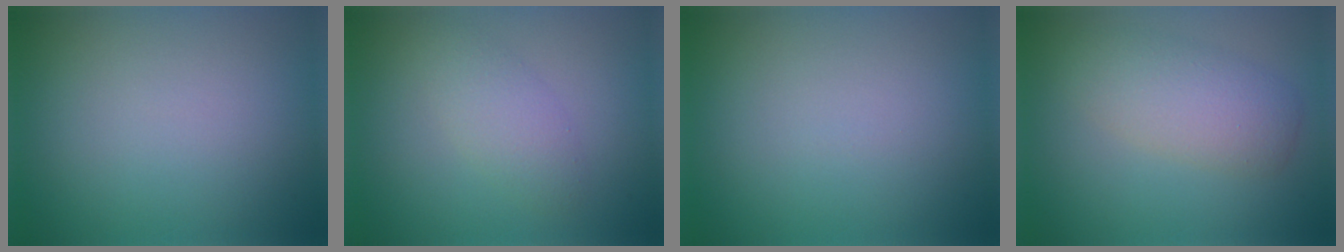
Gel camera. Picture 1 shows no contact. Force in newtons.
{"total": 2.5, "press": 2.5, "slide": 0.2}
{"total": 0.0}
{"total": 4.1, "press": 4.1, "slide": 0.4}